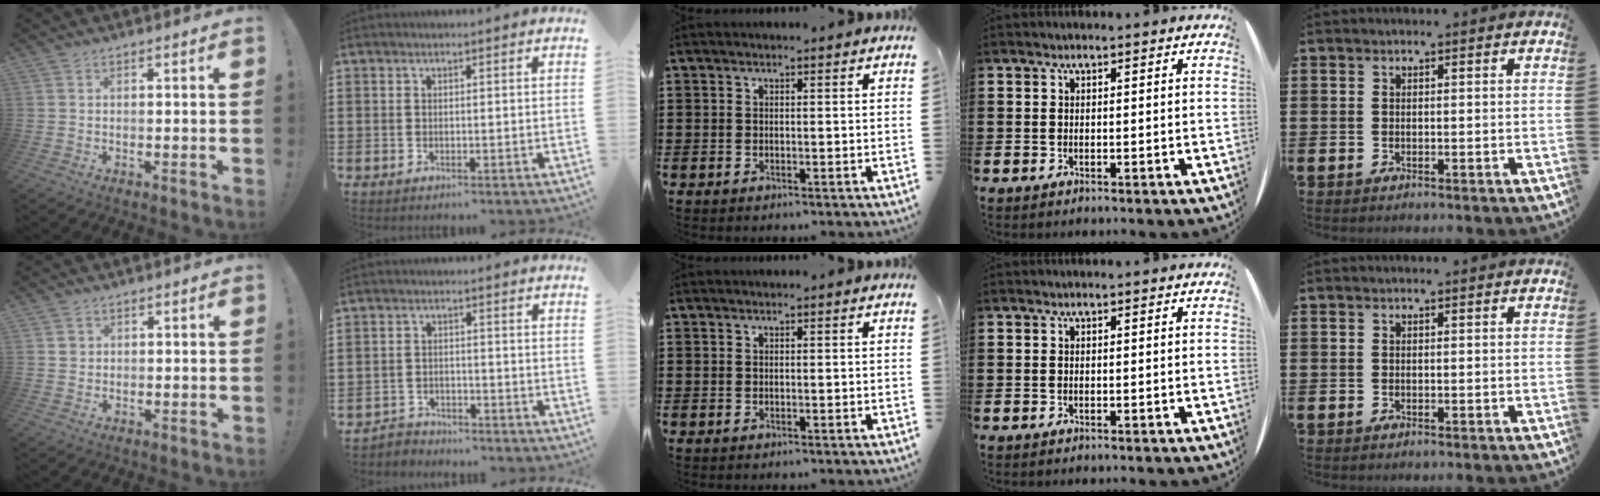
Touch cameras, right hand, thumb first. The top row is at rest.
{"thumb": {"total": 2.0, "force": [0.8, 1.8, 0.1], "torque": [0.012, -0.003, 0.012]}, "index": {"total": 2.7, "force": [-2.6, 0.5, -0.3], "torque": [-0.004, 0.001, -0.058]}}